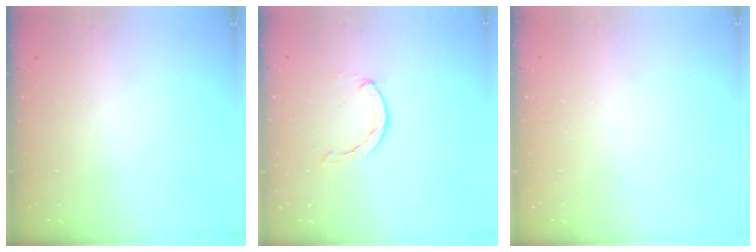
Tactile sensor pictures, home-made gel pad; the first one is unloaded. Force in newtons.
{"total": 2.0, "press": 2.0, "slide": 0.4}
{"total": 2.6, "press": 2.6, "slide": 0.2}